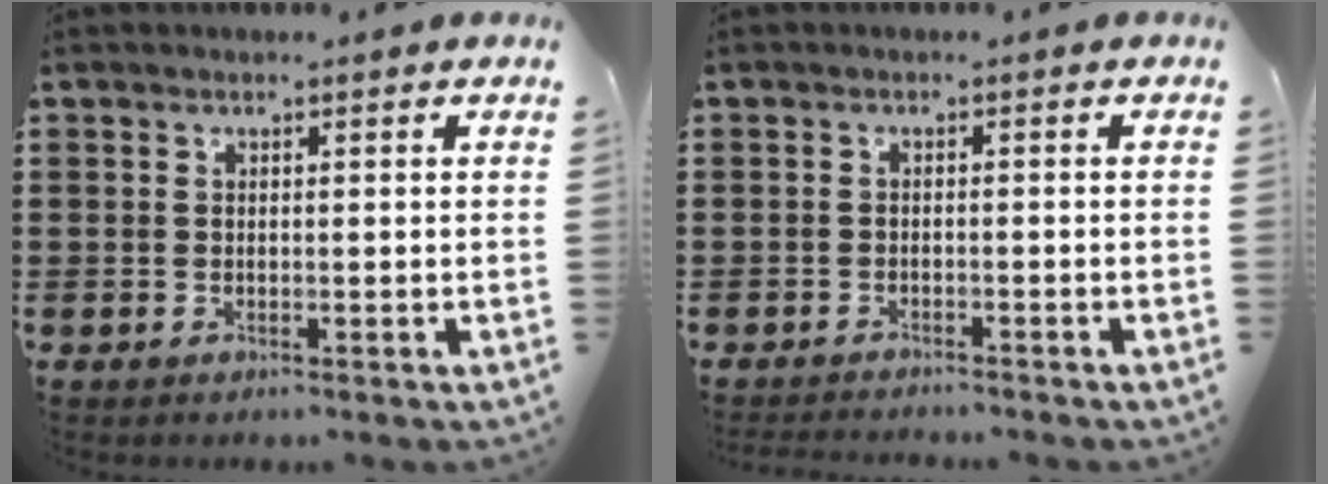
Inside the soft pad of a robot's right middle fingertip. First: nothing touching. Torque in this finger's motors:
{"motor_torque": [0.00, 0.00, 0.00, 0.01]}